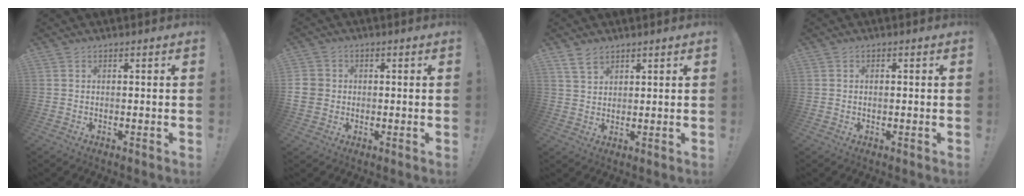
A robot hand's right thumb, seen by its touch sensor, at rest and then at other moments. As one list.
[{"total": 5.2, "force": [-0.1, 4.7, 2.0], "torque": [-0.038, 0.004, -0.002]}, {"total": 4.8, "force": [3.6, 2.5, 2.0], "torque": [-0.040, -0.013, 0.069]}, {"total": 0.6, "force": [0.0, 0.3, 0.6], "torque": [-0.012, 0.002, 0.001]}]